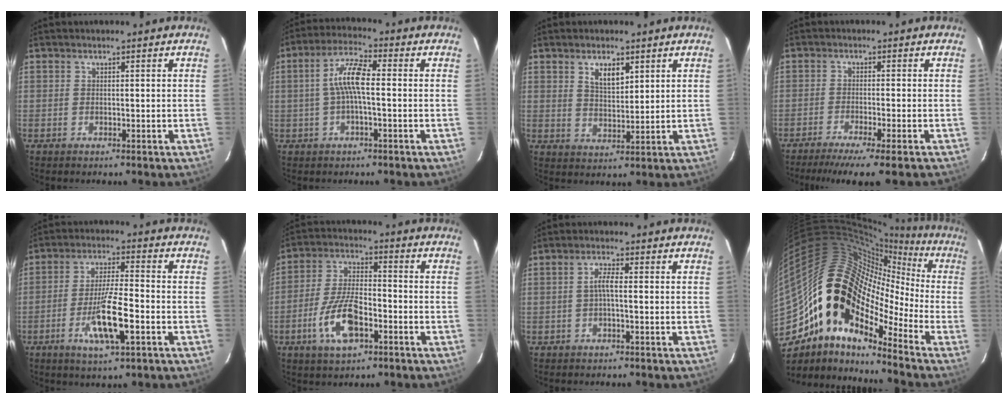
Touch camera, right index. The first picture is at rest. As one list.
[{"total": 7.1, "force": [-0.3, 1.6, 6.9], "torque": [-0.143, 0.017, -0.007]}, {"total": 5.1, "force": [2.7, 2.3, 3.6], "torque": [-0.061, 0.003, 0.050]}, {"total": 8.4, "force": [-6.8, -0.6, 4.9], "torque": [-0.104, -0.026, -0.111]}, {"total": 10.6, "force": [-4.1, 1.8, 9.6], "torque": [-0.186, -0.010, -0.075]}, {"total": 11.5, "force": [-4.9, 4.8, 9.2], "torque": [-0.196, -0.001, -0.087]}, {"total": 2.3, "force": [-0.5, 0.3, 2.2], "torque": [-0.046, 0.007, -0.011]}, {"total": 15.5, "force": [-9.7, 9.0, 8.2], "torque": [-0.142, 0.015, -0.196]}]